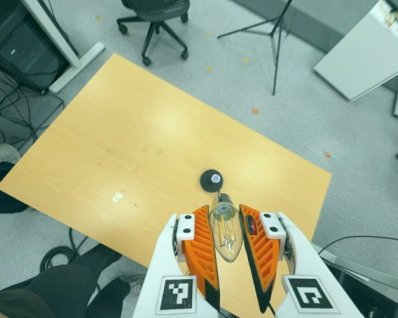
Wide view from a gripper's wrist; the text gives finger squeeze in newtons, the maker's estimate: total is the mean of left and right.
{"total": 14.8, "left": 16.2, "right": 13.4}